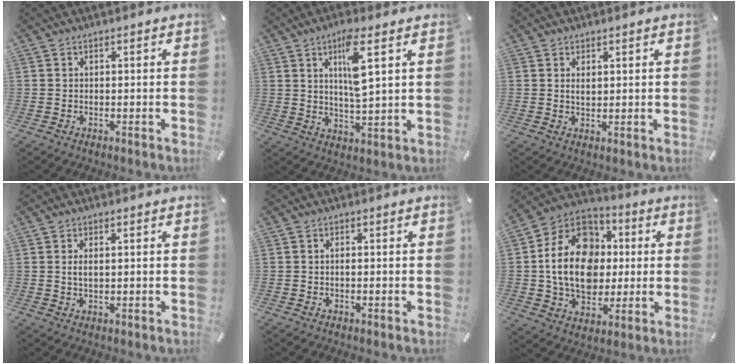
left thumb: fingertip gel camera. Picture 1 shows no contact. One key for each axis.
{"total": 9.7, "fx": 3.8, "fy": 2.3, "fz": 8.6, "tx": -0.150, "ty": -0.009, "tz": 0.059}
{"total": 1.4, "fx": 0.9, "fy": 0.6, "fz": 0.9, "tx": -0.018, "ty": 0.000, "tz": 0.015}
{"total": 2.4, "fx": 0.4, "fy": 0.9, "fz": 2.1, "tx": -0.043, "ty": 0.003, "tz": 0.006}
{"total": 0.7, "fx": 0.0, "fy": 0.3, "fz": 0.6, "tx": -0.013, "ty": 0.000, "tz": -0.001}
{"total": 19.1, "fx": 0.1, "fy": 15.2, "fz": 11.5, "tx": -0.240, "ty": 0.008, "tz": 0.001}